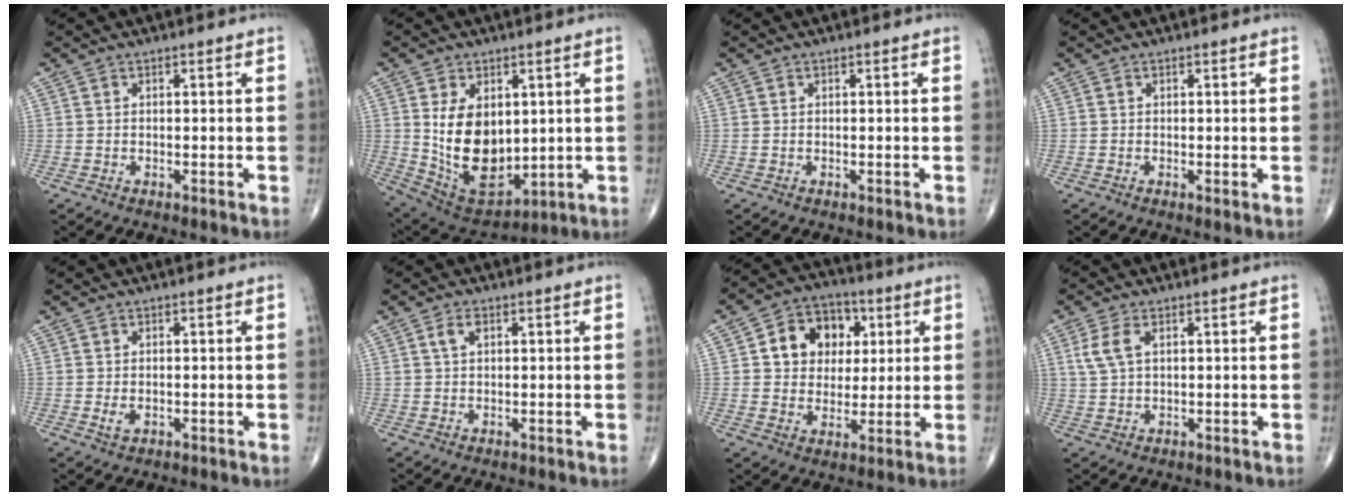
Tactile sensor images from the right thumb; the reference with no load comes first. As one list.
[{"total": 15.2, "force": [1.6, 9.6, 11.7], "torque": [-0.168, -0.019, 0.058]}, {"total": 0.0}, {"total": 0.5, "force": [0.0, 0.1, 0.5], "torque": [-0.012, -0.003, -0.003]}, {"total": 1.8, "force": [-0.3, 1.1, 1.4], "torque": [-0.026, -0.003, -0.003]}, {"total": 2.1, "force": [0.9, 1.2, 1.6], "torque": [-0.032, 0.006, 0.018]}, {"total": 12.3, "force": [3.3, 9.8, 6.6], "torque": [-0.058, 0.001, 0.052]}, {"total": 4.3, "force": [1.5, 2.2, 3.4], "torque": [-0.084, 0.008, 0.033]}]